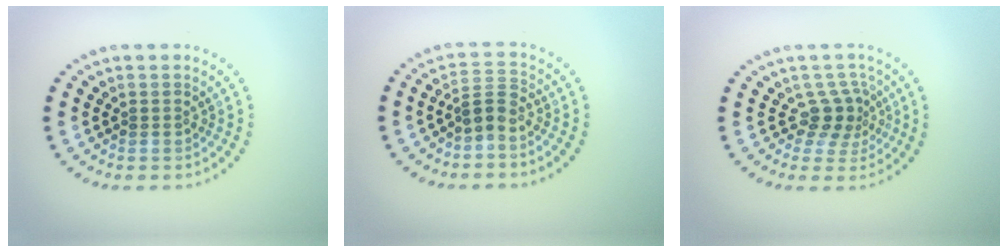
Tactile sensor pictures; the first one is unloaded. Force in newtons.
{"total": 2.3, "press": 1.6, "slide": 1.6}
{"total": 2.6, "press": 1.8, "slide": 1.9}